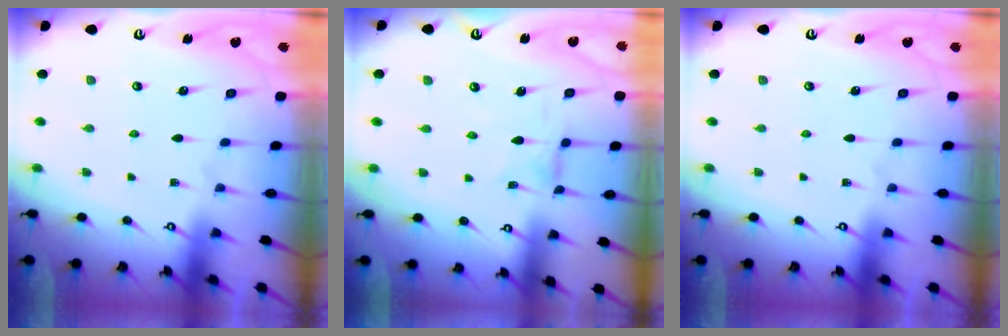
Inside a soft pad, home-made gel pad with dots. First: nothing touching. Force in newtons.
{"total": 1.2, "press": 1.1, "slide": 0.3}
{"total": 0.0}